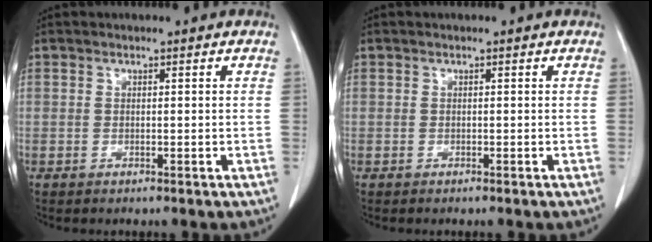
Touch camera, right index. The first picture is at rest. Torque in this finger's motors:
{"motor_torque": [0.04, -0.07, 0.02, 0.01]}